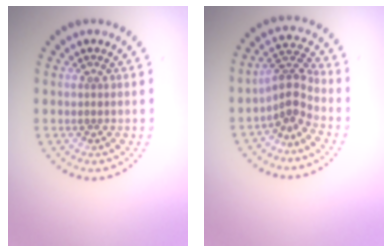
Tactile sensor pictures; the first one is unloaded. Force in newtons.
{"total": 3.0, "press": 2.0, "slide": 2.2}